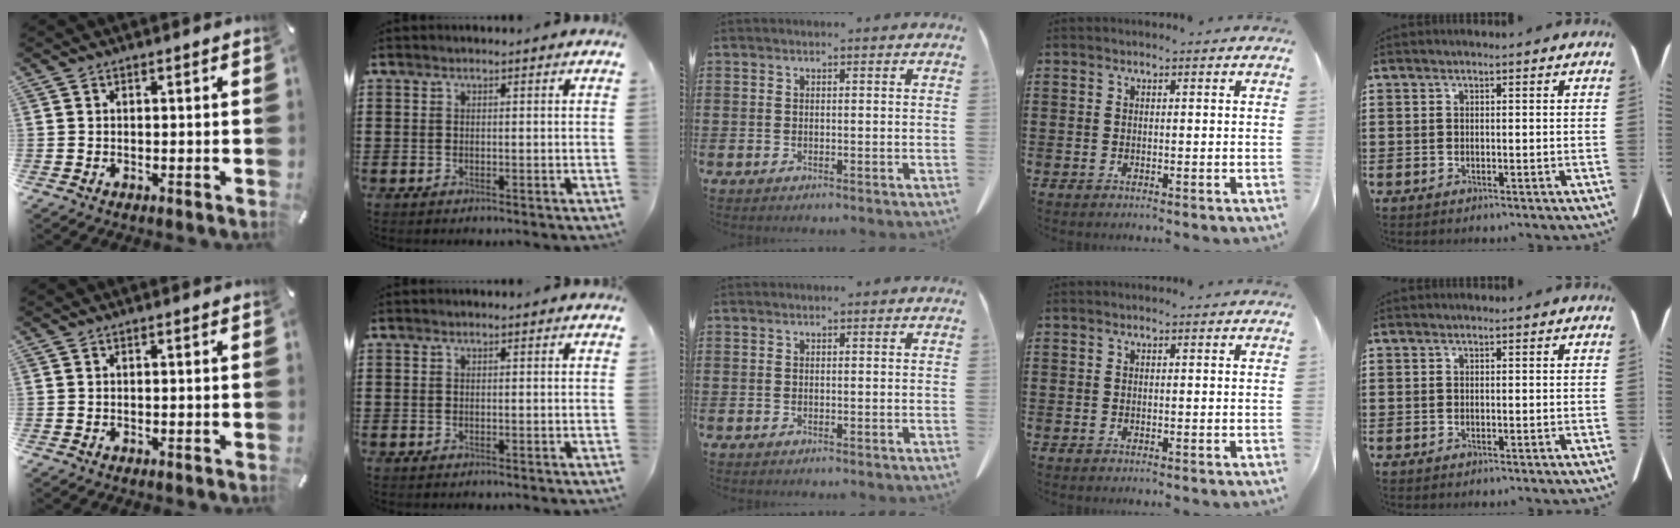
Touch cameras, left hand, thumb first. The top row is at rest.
{}